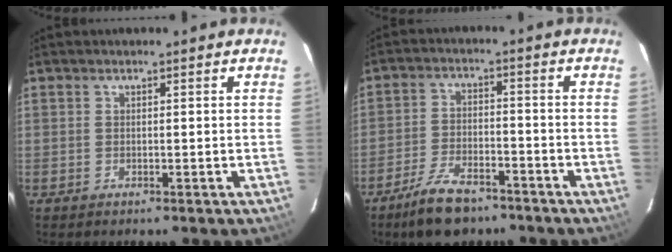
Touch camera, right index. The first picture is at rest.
{"total": 9.6, "force": [-7.2, 3.9, 4.8], "torque": [-0.114, 0.001, -0.124]}